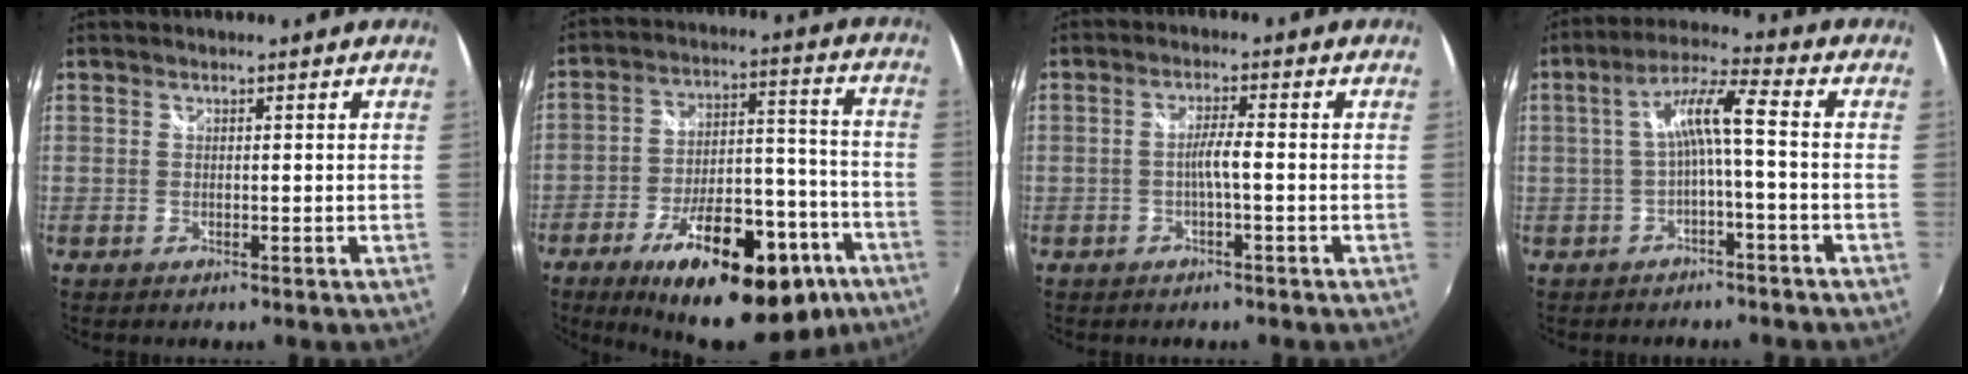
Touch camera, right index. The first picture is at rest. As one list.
[{"total": 25.5, "force": [-15.4, 10.6, 17.3], "torque": [-0.268, 0.010, -0.209]}, {"total": 2.7, "force": [-1.0, -0.3, 2.5], "torque": [-0.048, 0.003, -0.017]}, {"total": 6.8, "force": [-1.5, 0.4, 6.6], "torque": [-0.142, 0.017, -0.021]}]